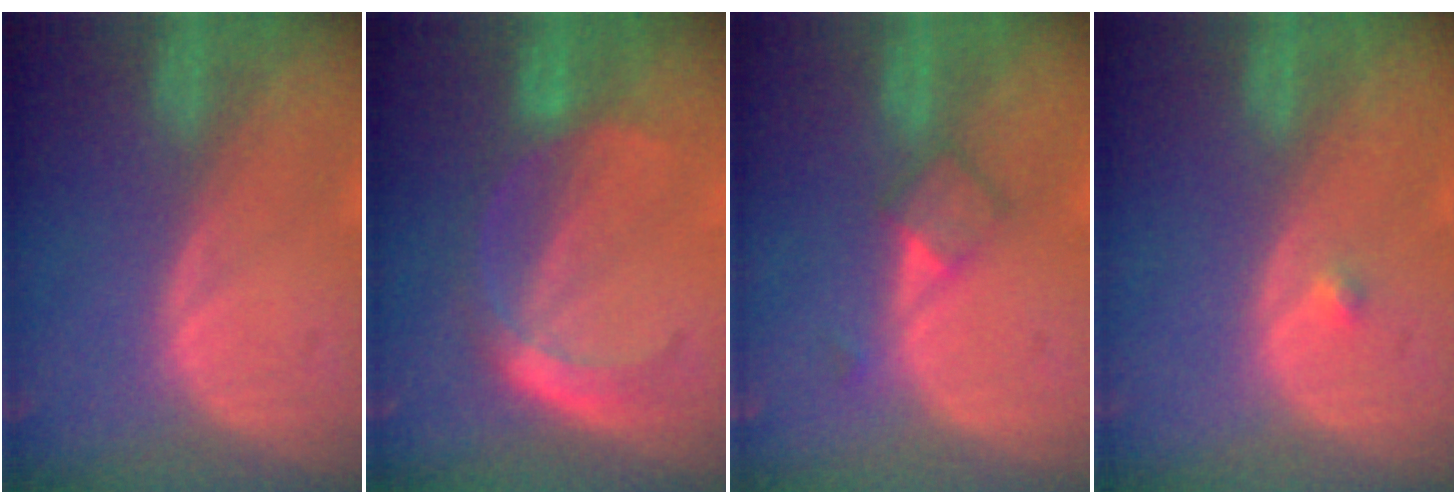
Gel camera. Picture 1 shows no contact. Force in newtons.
{"total": 5.0, "press": 4.7, "slide": 1.8}
{"total": 3.2, "press": 3.0, "slide": 1.2}
{"total": 0.9, "press": 0.7, "slide": 0.6}